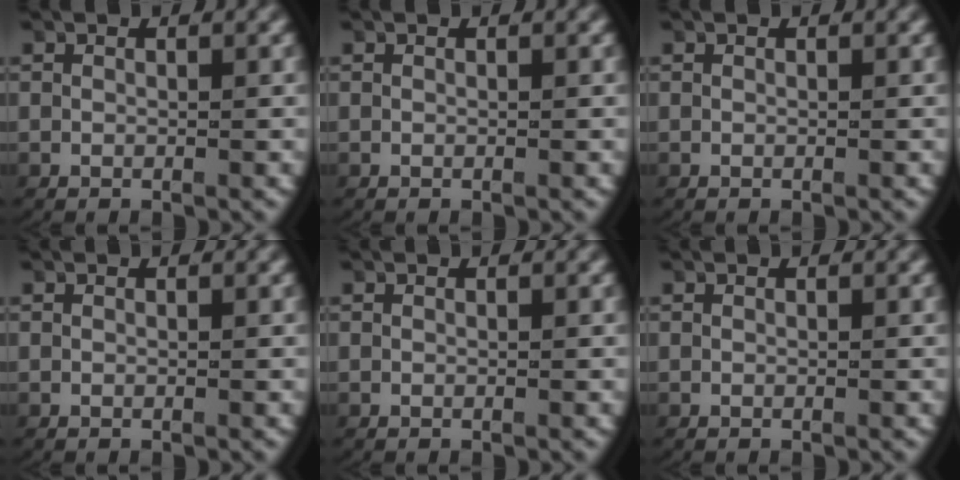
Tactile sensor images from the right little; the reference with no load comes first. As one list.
[{"total": 0.0}, {"total": 0.0}, {"total": 0.0}, {"total": 0.0}, {"total": 0.0}]